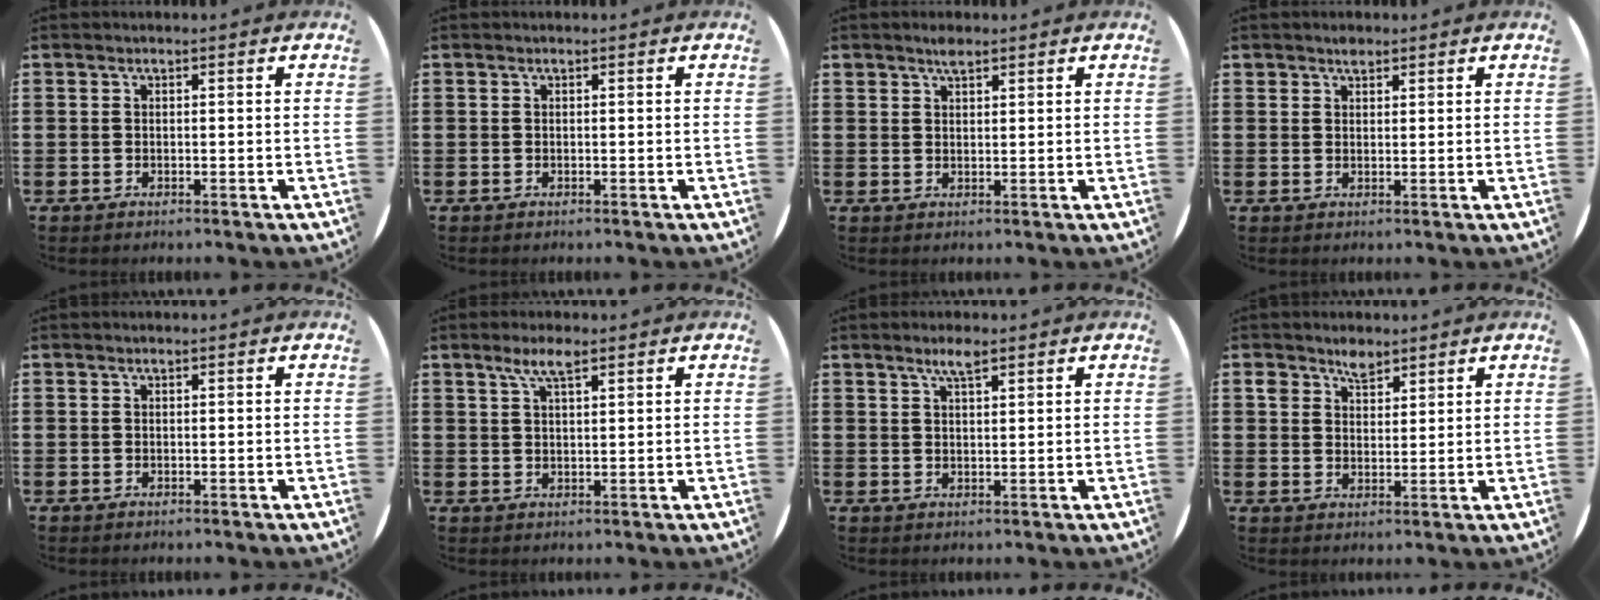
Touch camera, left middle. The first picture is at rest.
{"total": 0.0}
{"total": 1.7, "force": [1.5, 0.7, 0.6], "torque": [-0.006, 0.000, 0.025]}
{"total": 1.5, "force": [1.3, 0.7, 0.1], "torque": [0.012, -0.004, 0.021]}
{"total": 0.0}
{"total": 3.7, "force": [2.5, 1.0, 2.6], "torque": [-0.048, 0.004, 0.042]}
{"total": 2.8, "force": [2.1, 0.5, 1.7], "torque": [-0.029, 0.001, 0.035]}
{"total": 3.1, "force": [2.5, 1.6, 0.9], "torque": [-0.015, 0.002, 0.045]}